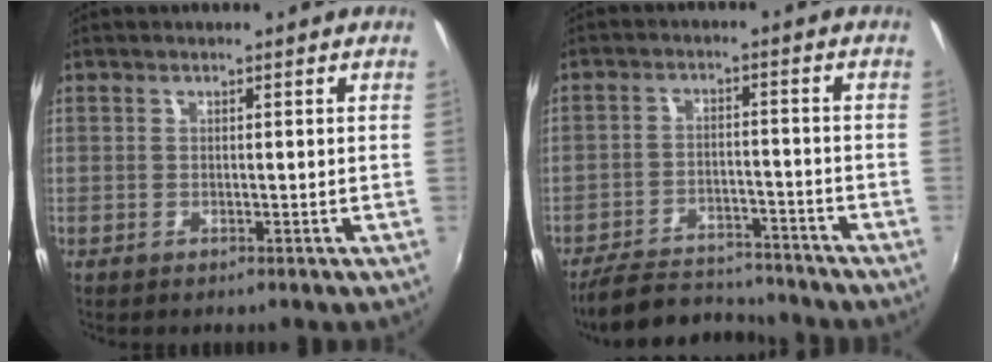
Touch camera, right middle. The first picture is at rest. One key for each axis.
{"total": 11.8, "fx": -10.9, "fy": 2.8, "fz": 3.4, "tx": -0.093, "ty": 0.003, "tz": -0.167}